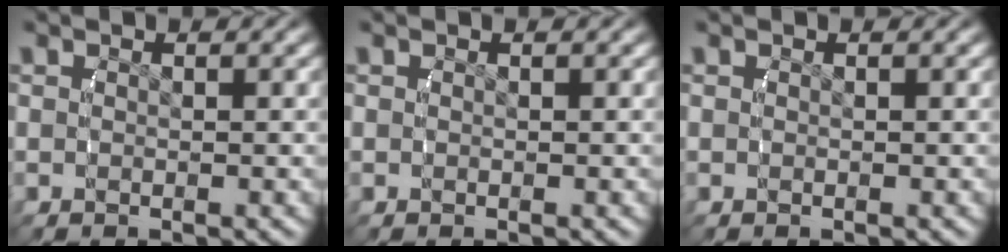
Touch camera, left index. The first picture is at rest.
{"total": 0.0}
{"total": 0.0}